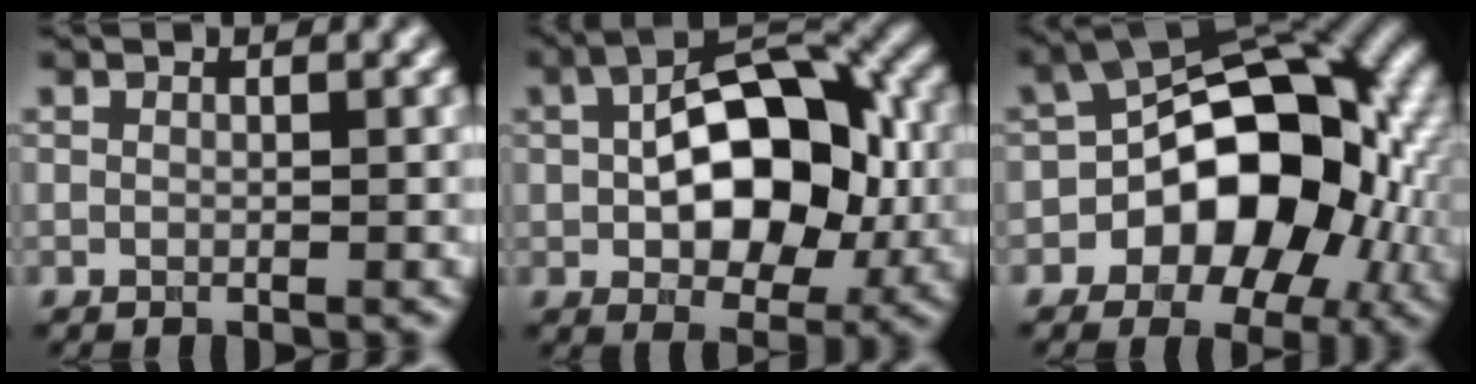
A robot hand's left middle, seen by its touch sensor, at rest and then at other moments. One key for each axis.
{"total": 11.5, "fx": 0.7, "fy": 6.9, "fz": 9.1, "tx": -0.129, "ty": 0.014, "tz": 0.012}
{"total": 12.6, "fx": -2.4, "fy": 8.4, "fz": 9.0, "tx": -0.092, "ty": 0.013, "tz": -0.044}